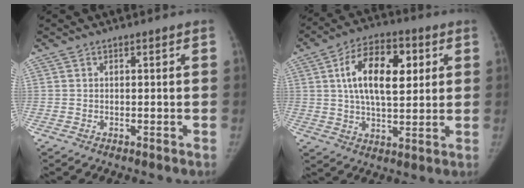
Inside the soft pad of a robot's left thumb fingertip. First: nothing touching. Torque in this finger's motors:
{"motor_torque": [0.13, 0.72, 0.59, 0.51, 0.10]}